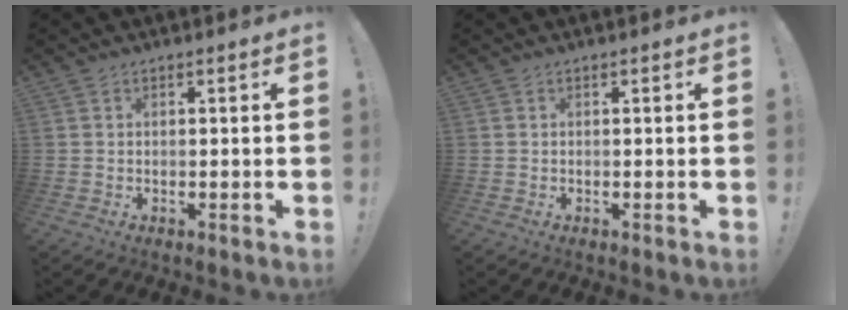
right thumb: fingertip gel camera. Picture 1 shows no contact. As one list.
[{"total": 0.0}]